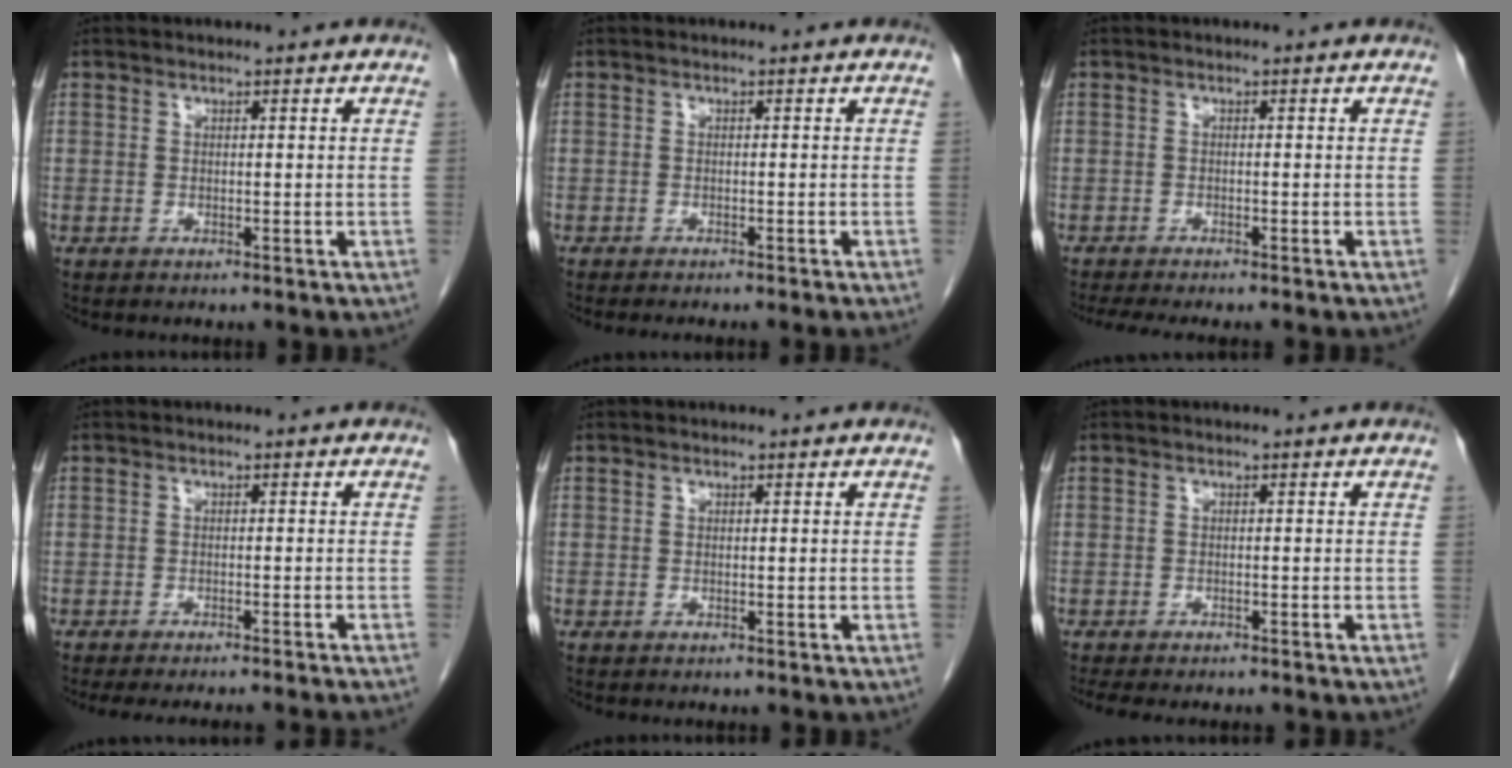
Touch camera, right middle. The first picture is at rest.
{"total": 4.6, "force": [-4.0, -0.3, 2.2], "torque": [-0.015, -0.003, -0.052]}
{"total": 5.8, "force": [-5.0, 0.3, 3.1], "torque": [-0.039, -0.012, -0.076]}
{"total": 11.0, "force": [-10.0, -0.1, 4.6], "torque": [-0.036, -0.021, -0.123]}
{"total": 0.0}
{"total": 7.7, "force": [-6.6, 1.8, 3.4], "torque": [-0.044, -0.007, -0.090]}